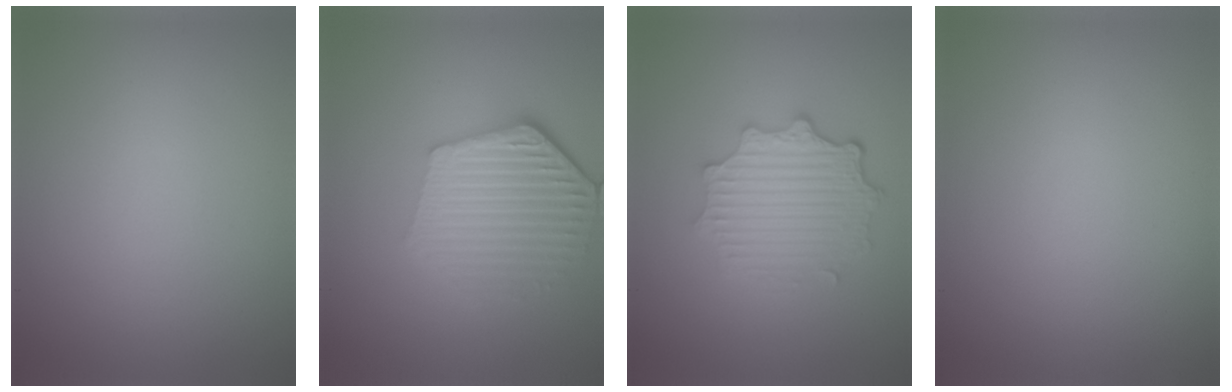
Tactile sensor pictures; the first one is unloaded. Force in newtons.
{"total": 5.8, "press": 4.3, "slide": 3.8}
{"total": 4.7, "press": 3.7, "slide": 2.9}
{"total": 0.0}